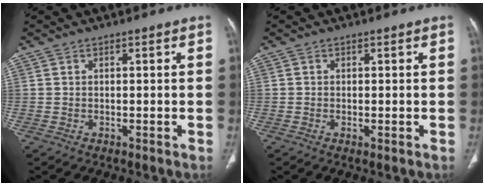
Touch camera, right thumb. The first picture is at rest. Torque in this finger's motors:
{"motor_torque": [-0.66, 0.28, -0.44, 0.14, -0.01]}